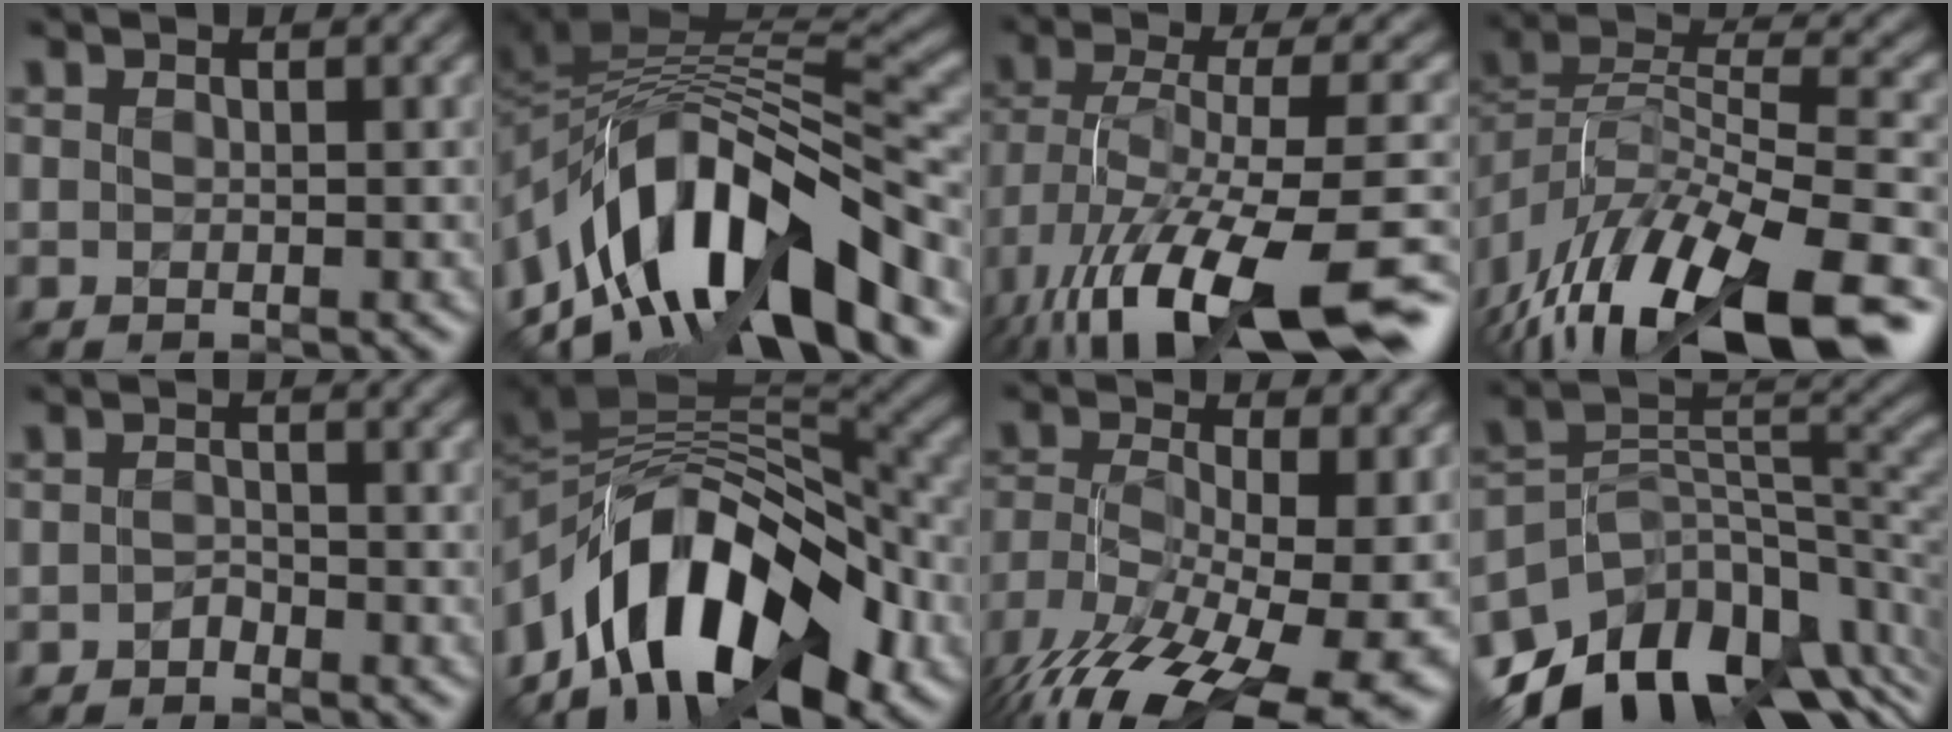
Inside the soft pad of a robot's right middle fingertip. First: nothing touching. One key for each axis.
{"total": 13.1, "fx": -6.3, "fy": 5.8, "fz": 9.9, "tx": -0.163, "ty": 0.015, "tz": -0.115}
{"total": 16.2, "fx": -7.6, "fy": 6.5, "fz": 12.8, "tx": -0.255, "ty": -0.023, "tz": -0.111}
{"total": 15.4, "fx": -9.2, "fy": 5.9, "fz": 10.9, "tx": -0.209, "ty": 0.004, "tz": -0.146}
{"total": 0.9, "fx": -0.7, "fy": 0.5, "fz": 0.4, "tx": -0.006, "ty": 0.001, "tz": -0.013}
{"total": 15.3, "fx": -6.1, "fy": 8.4, "fz": 11.3, "tx": -0.186, "ty": 0.020, "tz": -0.110}
{"total": 17.5, "fx": -8.9, "fy": 7.6, "fz": 13.0, "tx": -0.236, "ty": -0.031, "tz": -0.119}
{"total": 12.7, "fx": -7.5, "fy": 7.5, "fz": 7.0, "tx": -0.132, "ty": 0.005, "tz": -0.134}